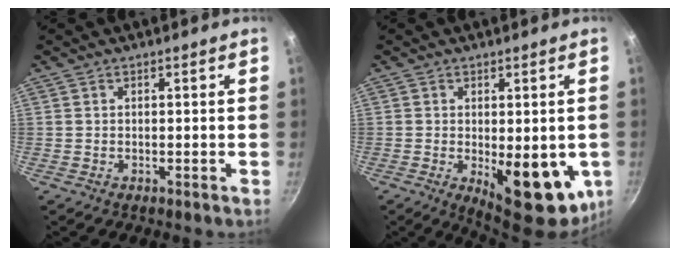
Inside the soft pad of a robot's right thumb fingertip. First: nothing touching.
{"total": 14.4, "force": [-2.7, 6.5, 12.6], "torque": [-0.135, -0.021, -0.021]}